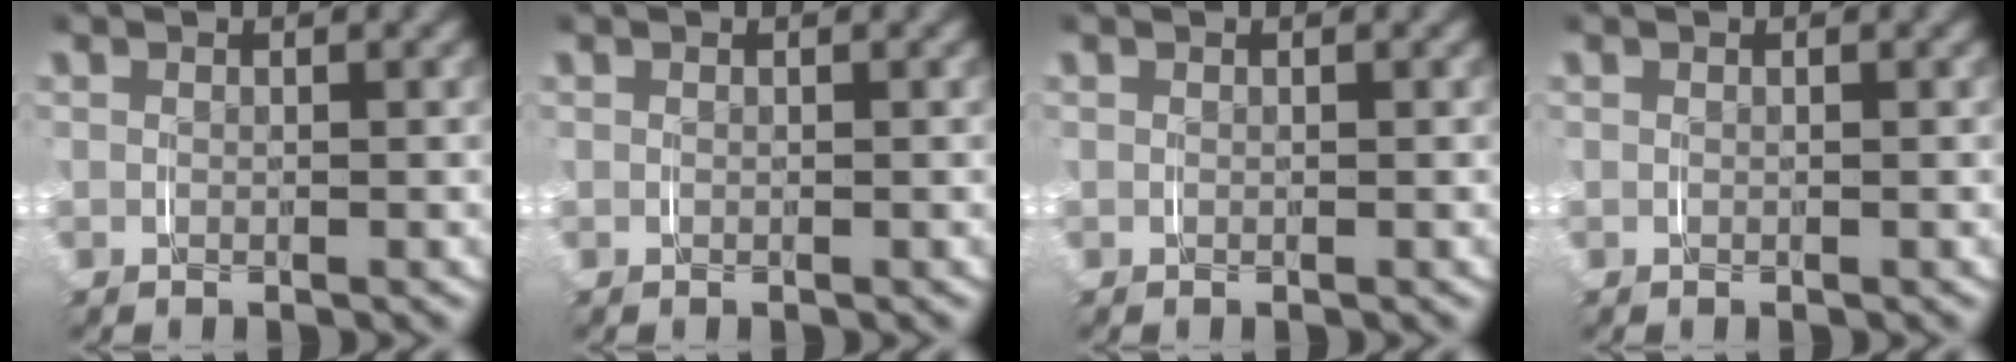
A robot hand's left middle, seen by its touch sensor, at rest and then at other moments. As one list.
[{"total": 0.0}, {"total": 0.0}, {"total": 0.0}]